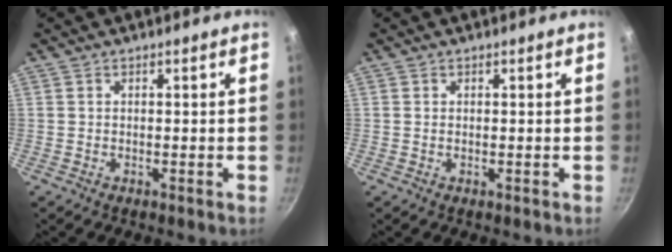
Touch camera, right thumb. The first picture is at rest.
{"total": 0.0}